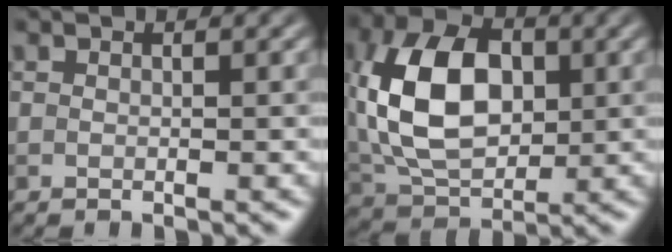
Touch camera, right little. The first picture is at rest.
{"total": 10.5, "force": [0.9, 6.6, 8.1], "torque": [-0.163, 0.011, 0.010]}